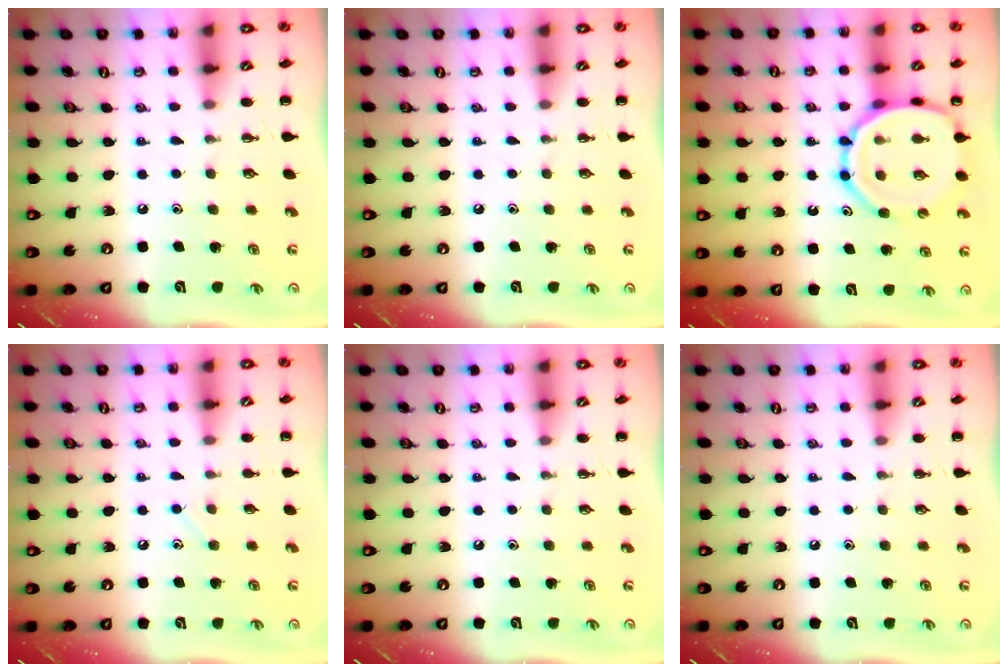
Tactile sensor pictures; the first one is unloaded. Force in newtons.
{"total": 0.0}
{"total": 13.5, "press": 13.2, "slide": 2.4}
{"total": 4.0, "press": 3.8, "slide": 1.2}
{"total": 0.0}
{"total": 0.0}